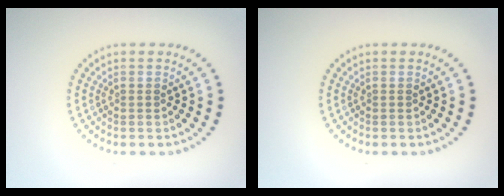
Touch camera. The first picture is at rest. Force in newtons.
{"total": 0.0}